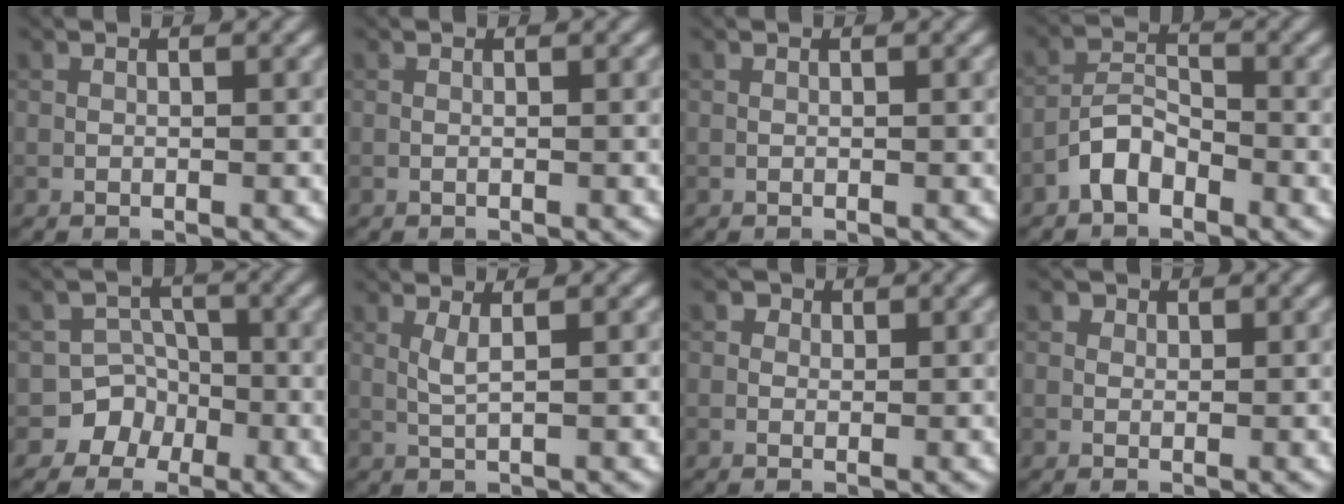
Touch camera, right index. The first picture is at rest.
{"total": 0.0}
{"total": 0.0}
{"total": 3.0, "force": [-2.1, 1.5, 1.5], "torque": [-0.027, 0.014, -0.047]}
{"total": 4.9, "force": [-2.6, 4.1, -0.1], "torque": [0.044, 0.004, -0.060]}
{"total": 1.5, "force": [0.4, 0.2, 1.4], "torque": [-0.034, 0.001, 0.009]}
{"total": 2.1, "force": [1.1, 1.6, 0.9], "torque": [-0.008, 0.007, -0.006]}
{"total": 1.8, "force": [1.0, 1.3, 0.7], "torque": [-0.009, 0.001, 0.003]}